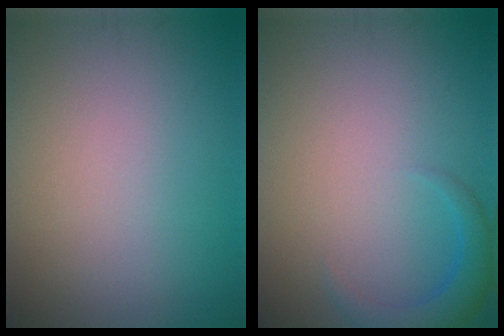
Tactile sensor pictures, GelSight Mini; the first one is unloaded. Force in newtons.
{"total": 2.5, "press": 2.5, "slide": 0.3}